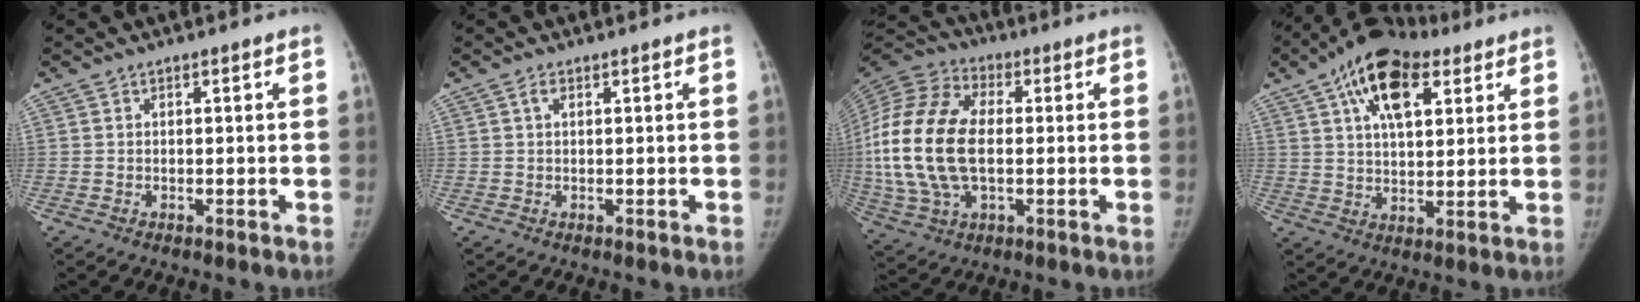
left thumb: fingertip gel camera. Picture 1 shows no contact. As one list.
[{"total": 1.1, "force": [0.3, 0.5, 0.9], "torque": [-0.017, 0.007, 0.005]}, {"total": 23.0, "force": [-0.5, 13.6, 18.6], "torque": [-0.411, 0.006, -0.006]}, {"total": 16.0, "force": [7.7, 8.2, 11.3], "torque": [-0.158, -0.007, 0.124]}]